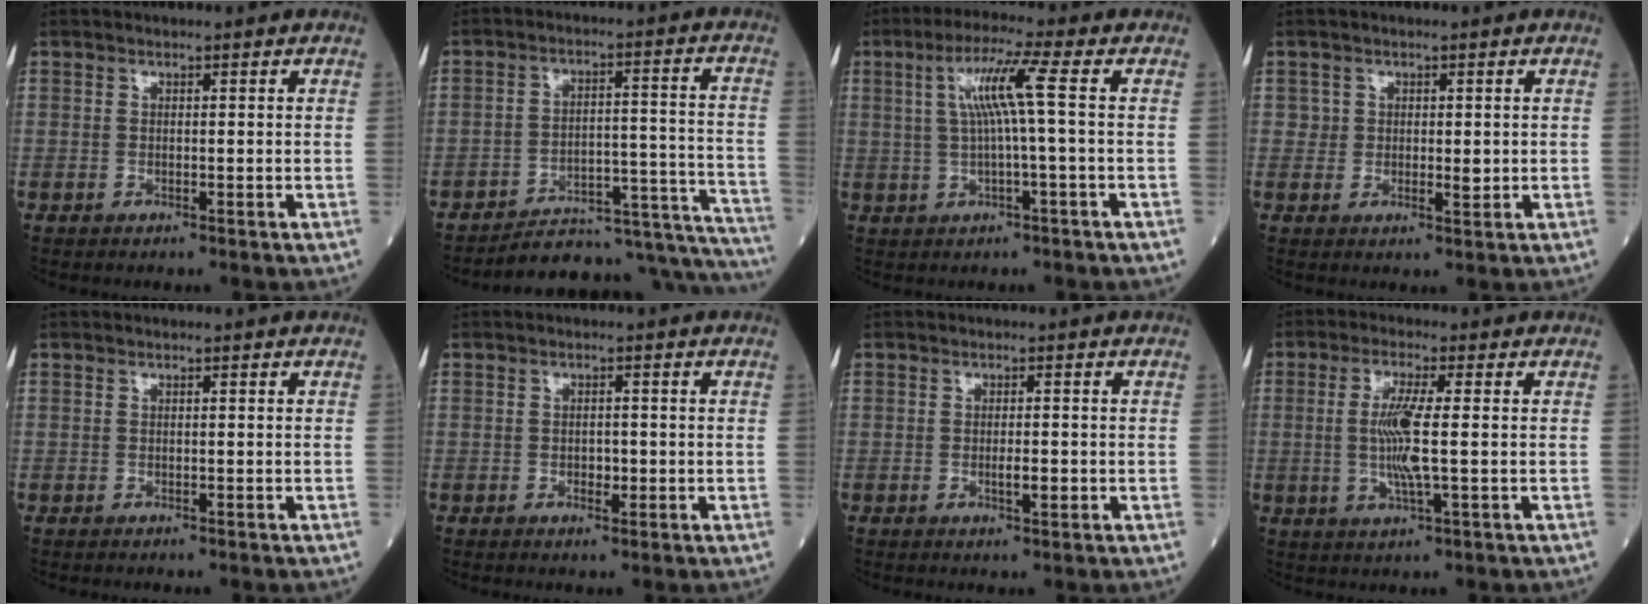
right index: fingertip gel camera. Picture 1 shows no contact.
{"total": 22.1, "force": [-21.4, 2.3, 4.8], "torque": [-0.004, 0.030, -0.281]}
{"total": 7.0, "force": [1.0, -0.9, 6.9], "torque": [-0.132, 0.014, 0.024]}
{"total": 2.2, "force": [0.4, 1.7, 1.3], "torque": [-0.014, -0.004, 0.004]}
{"total": 0.0}
{"total": 1.7, "force": [-0.5, 1.0, 1.3], "torque": [-0.017, 0.003, -0.005]}
{"total": 2.1, "force": [-0.5, 0.5, 2.0], "torque": [-0.033, 0.000, -0.007]}
{"total": 6.5, "force": [0.0, 0.6, 6.4], "torque": [-0.132, -0.002, -0.003]}